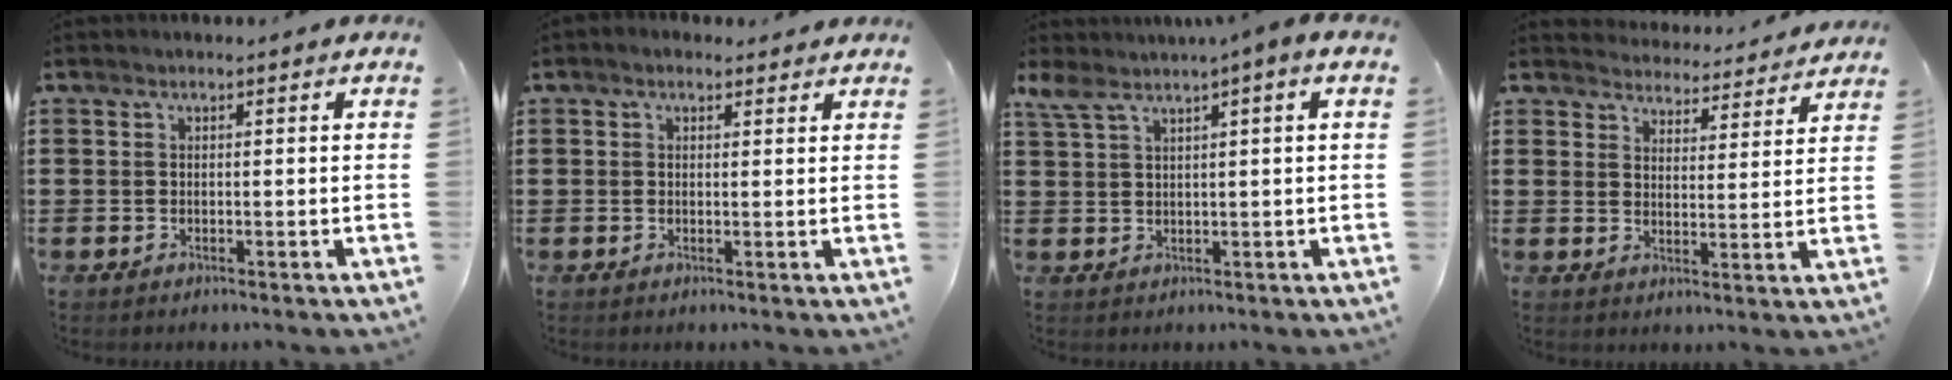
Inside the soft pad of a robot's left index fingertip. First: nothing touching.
{"total": 1.4, "force": [1.1, 0.7, 0.5], "torque": [-0.011, 0.007, 0.020]}
{"total": 3.1, "force": [1.5, 0.4, 2.6], "torque": [-0.058, -0.002, 0.025]}
{"total": 4.3, "force": [4.3, 0.0, -0.3], "torque": [-0.015, -0.029, 0.074]}